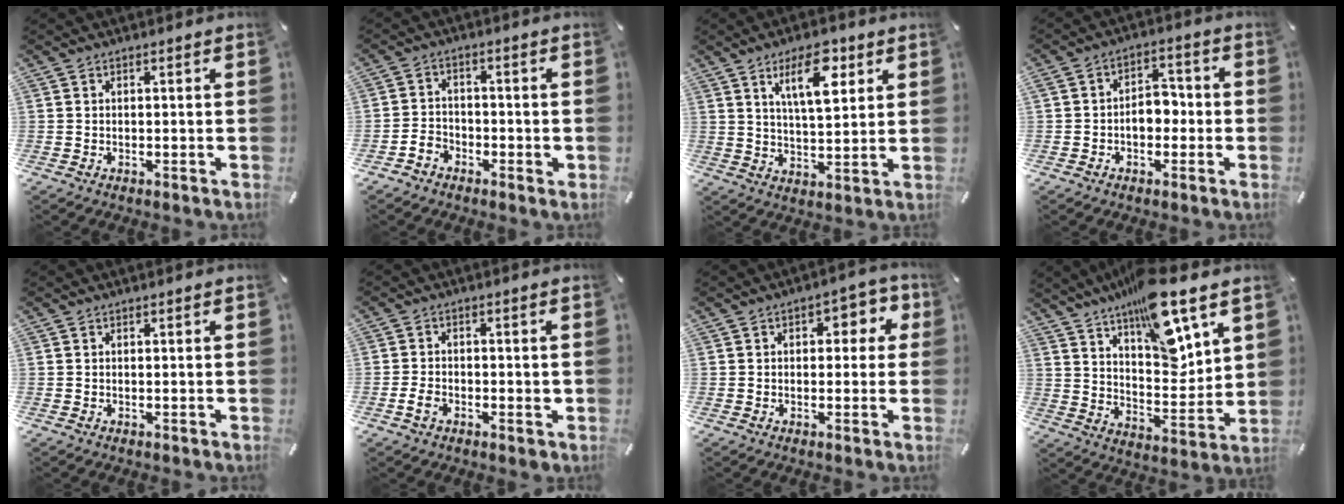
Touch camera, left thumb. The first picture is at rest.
{"total": 4.2, "force": [-2.6, 3.0, 1.4], "torque": [-0.020, 0.016, -0.047]}
{"total": 11.4, "force": [5.9, 4.9, 8.4], "torque": [-0.130, -0.013, 0.097]}
{"total": 6.2, "force": [-1.5, 4.5, 3.9], "torque": [-0.062, 0.015, -0.029]}
{"total": 0.0}
{"total": 3.9, "force": [-1.3, 2.5, 2.7], "torque": [-0.050, 0.007, -0.023]}
{"total": 5.8, "force": [1.0, 3.8, 4.3], "torque": [-0.041, -0.002, 0.005]}
{"total": 16.4, "force": [11.6, 5.7, 10.1], "torque": [-0.157, -0.073, 0.195]}